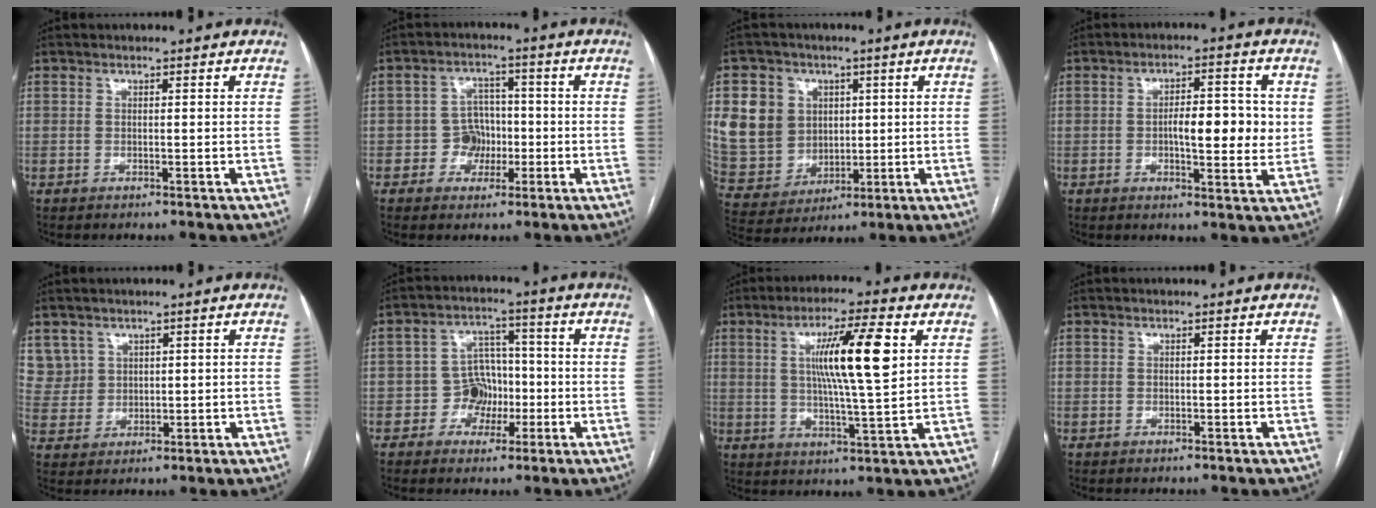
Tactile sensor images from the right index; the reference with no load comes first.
{"total": 4.9, "force": [-1.2, 4.5, 1.5], "torque": [-0.018, 0.017, -0.018]}
{"total": 12.1, "force": [3.0, 10.8, 4.7], "torque": [-0.127, 0.029, 0.074]}
{"total": 8.2, "force": [0.2, 2.5, 7.8], "torque": [-0.116, 0.004, 0.001]}
{"total": 5.7, "force": [3.2, 4.8, -0.1], "torque": [0.002, 0.011, 0.073]}
{"total": 6.2, "force": [-1.7, 5.4, 2.4], "torque": [-0.033, 0.024, -0.026]}
{"total": 12.0, "force": [3.3, 0.4, 11.6], "torque": [-0.198, 0.002, 0.054]}
{"total": 0.0}